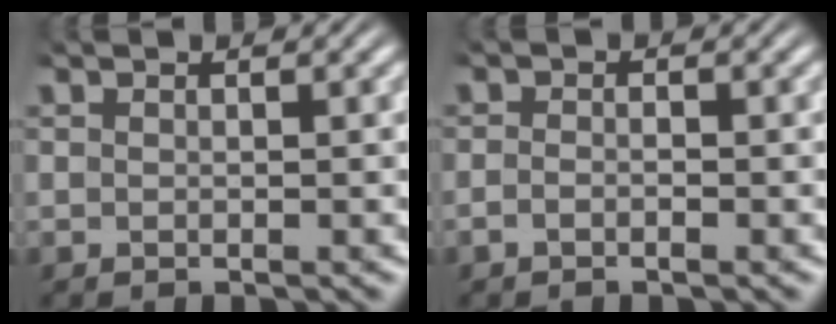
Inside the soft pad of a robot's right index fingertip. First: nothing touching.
{"total": 1.1, "force": [-0.9, 0.4, 0.6], "torque": [-0.010, -0.004, -0.017]}